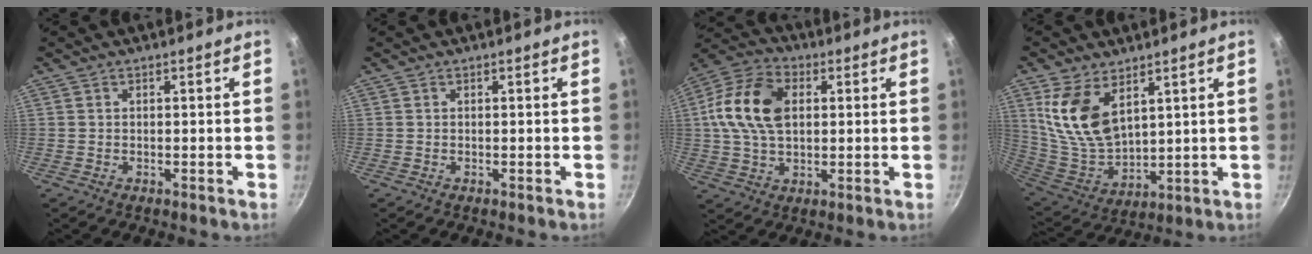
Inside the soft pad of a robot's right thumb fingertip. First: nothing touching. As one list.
[{"total": 0.0}, {"total": 14.5, "force": [2.3, 9.4, 10.8], "torque": [-0.186, 0.015, 0.029]}, {"total": 13.6, "force": [6.1, 7.6, 9.5], "torque": [-0.175, -0.048, 0.136]}]